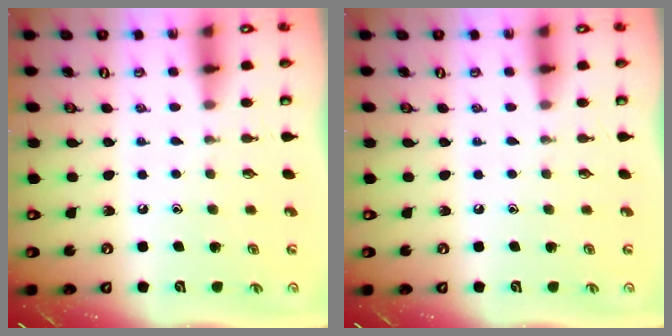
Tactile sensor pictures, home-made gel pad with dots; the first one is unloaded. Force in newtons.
{"total": 0.0}